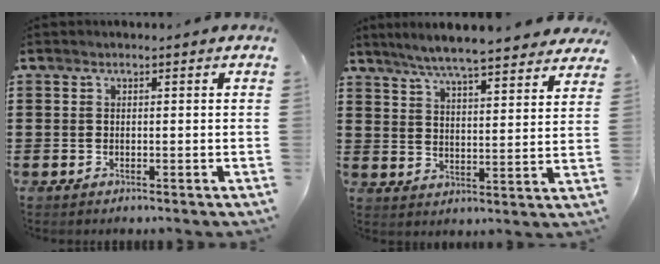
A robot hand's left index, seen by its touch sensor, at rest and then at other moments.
{"total": 6.4, "force": [5.9, -0.1, 2.4], "torque": [-0.070, -0.029, 0.103]}